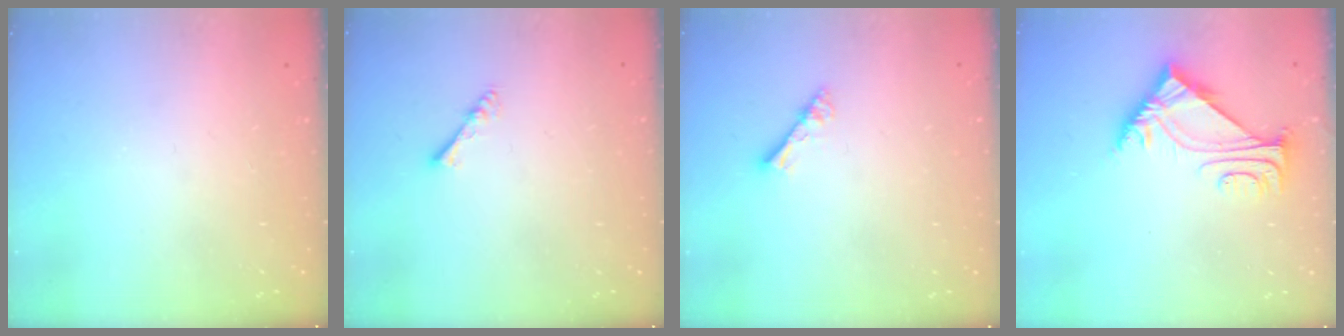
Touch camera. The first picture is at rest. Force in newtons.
{"total": 2.9, "press": 2.8, "slide": 0.5}
{"total": 2.8, "press": 2.8, "slide": 0.2}
{"total": 6.2, "press": 6.2, "slide": 0.2}